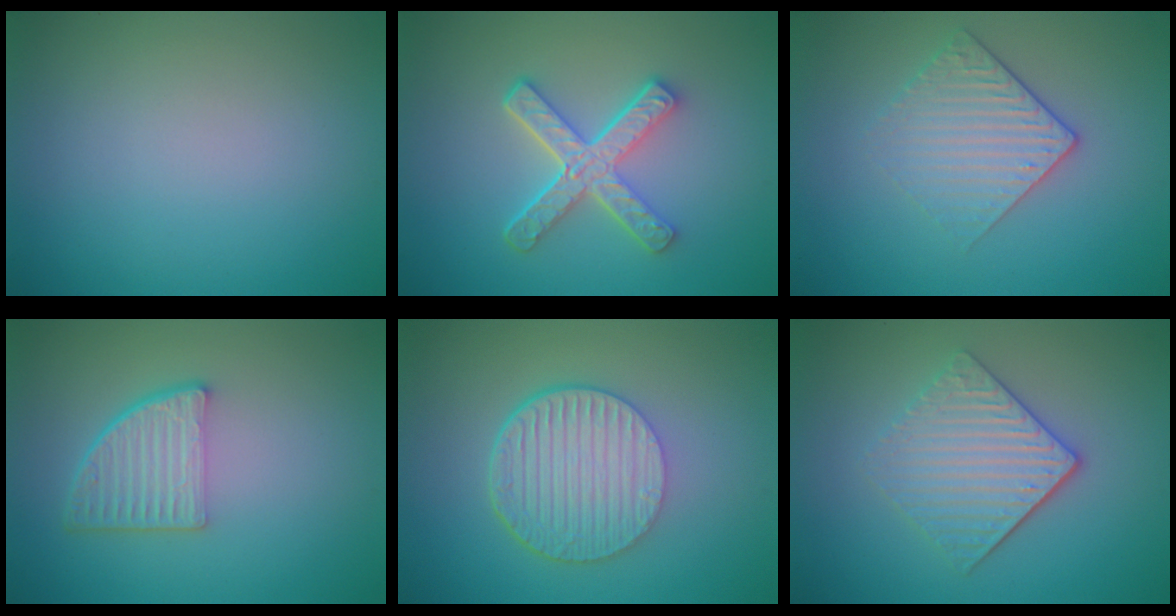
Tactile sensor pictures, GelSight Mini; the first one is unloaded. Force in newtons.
{"total": 5.0, "press": 3.8, "slide": 3.3}
{"total": 3.0, "press": 2.6, "slide": 1.4}
{"total": 4.7, "press": 3.3, "slide": 3.3}
{"total": 6.7, "press": 4.5, "slide": 5.0}
{"total": 4.1, "press": 3.4, "slide": 2.3}